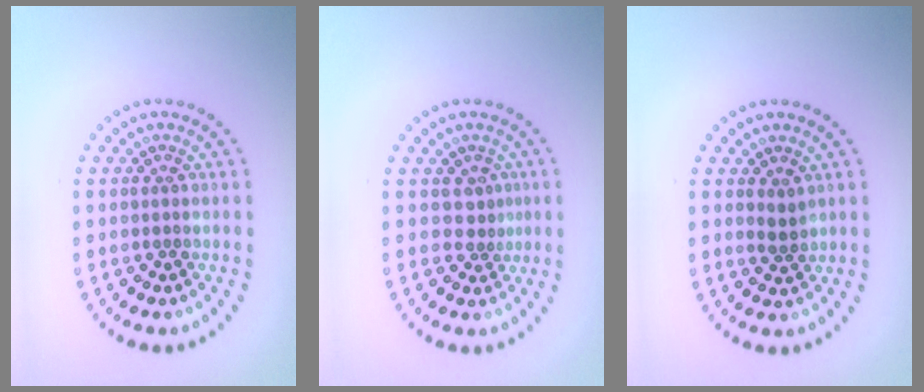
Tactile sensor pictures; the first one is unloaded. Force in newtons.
{"total": 1.5, "press": 1.0, "slide": 1.1}
{"total": 1.1, "press": 0.8, "slide": 0.7}